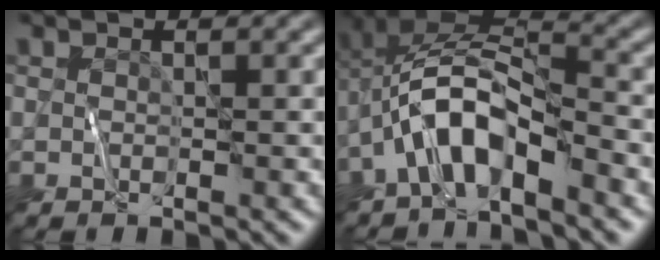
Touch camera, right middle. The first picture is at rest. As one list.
[{"total": 7.2, "force": [-3.7, 2.8, 5.5], "torque": [-0.103, 0.012, -0.078]}]